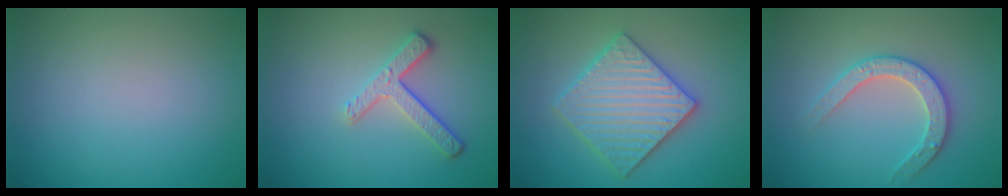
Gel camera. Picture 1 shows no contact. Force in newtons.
{"total": 3.4, "press": 2.7, "slide": 2.2}
{"total": 5.9, "press": 5.8, "slide": 1.1}
{"total": 2.8, "press": 2.8, "slide": 0.3}